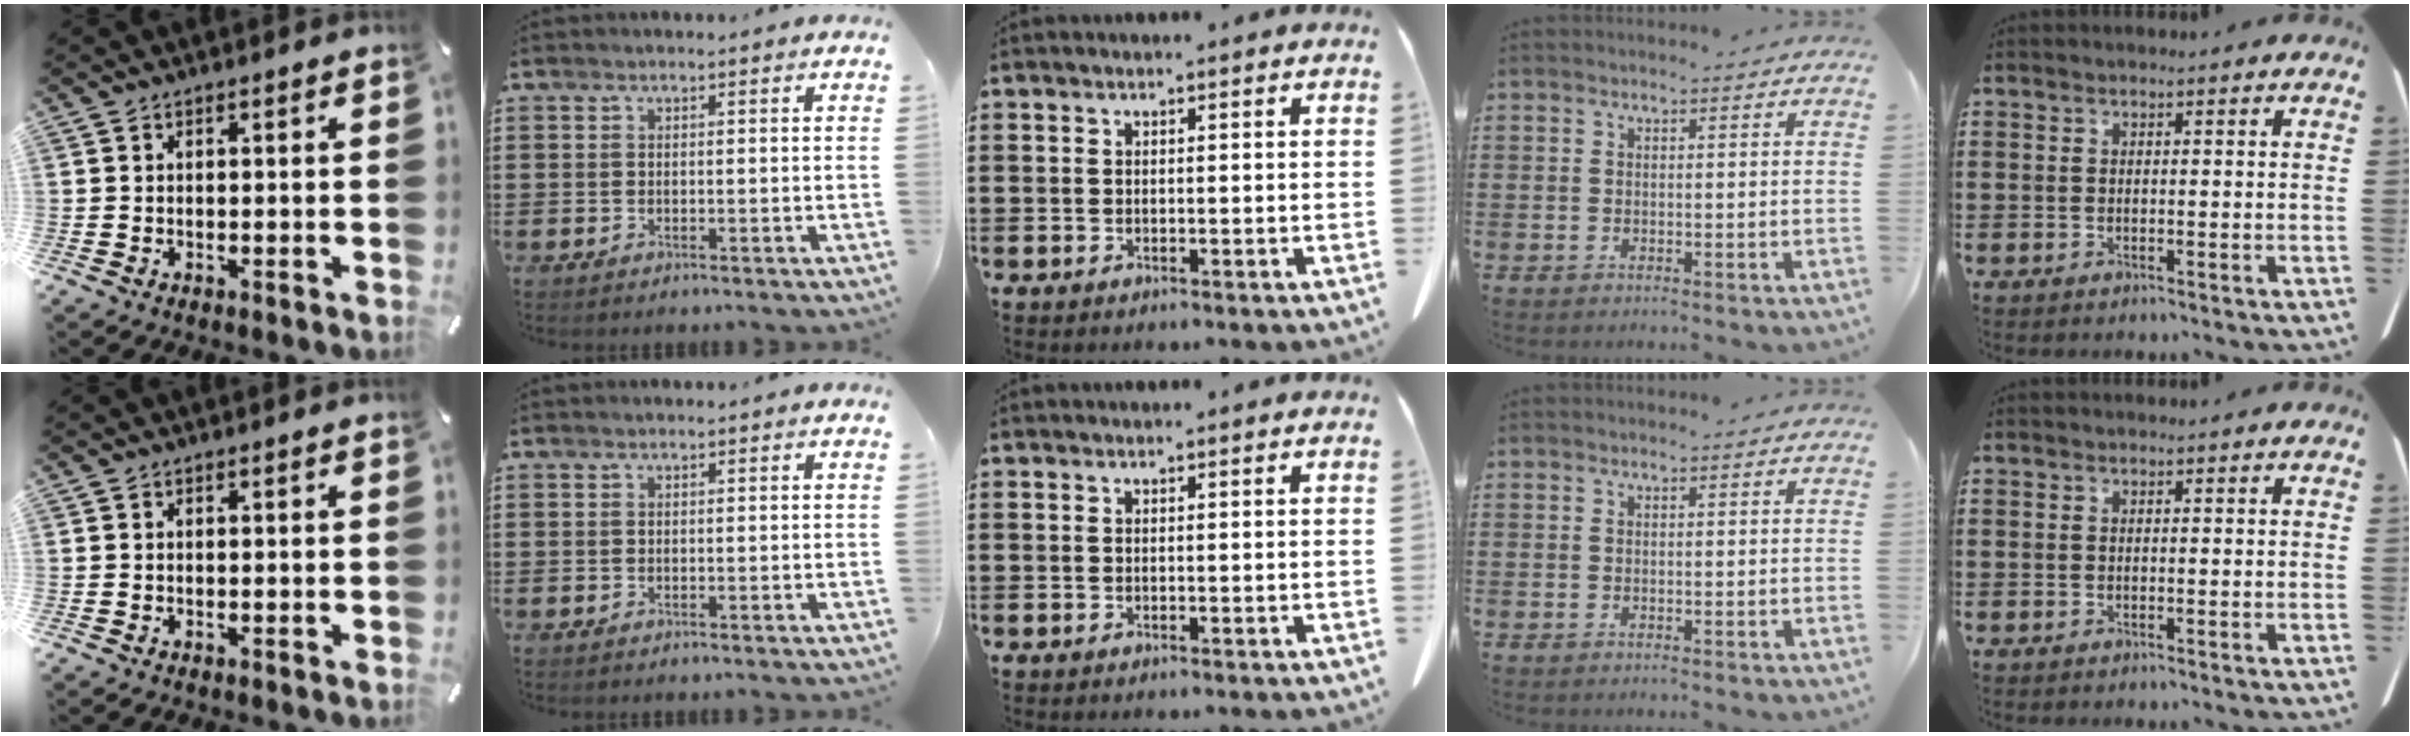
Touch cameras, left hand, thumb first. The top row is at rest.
{}